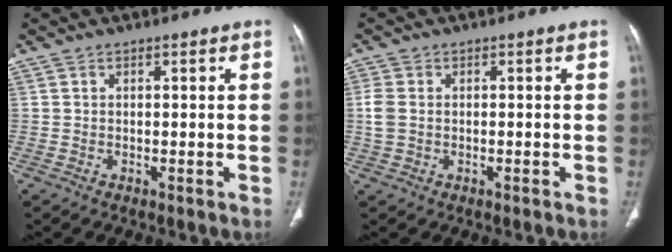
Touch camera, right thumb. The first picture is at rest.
{"total": 3.2, "force": [-0.3, 2.3, 2.1], "torque": [-0.064, 0.006, -0.007]}